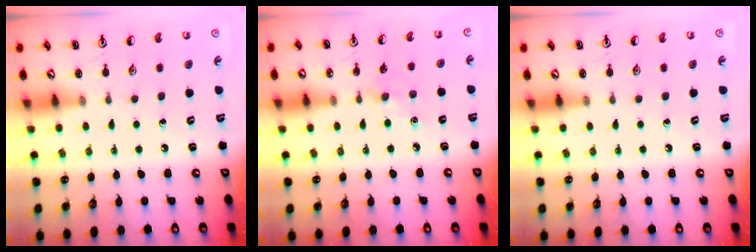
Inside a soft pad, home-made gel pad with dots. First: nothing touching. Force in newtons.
{"total": 4.5, "press": 4.4, "slide": 0.6}
{"total": 0.0}